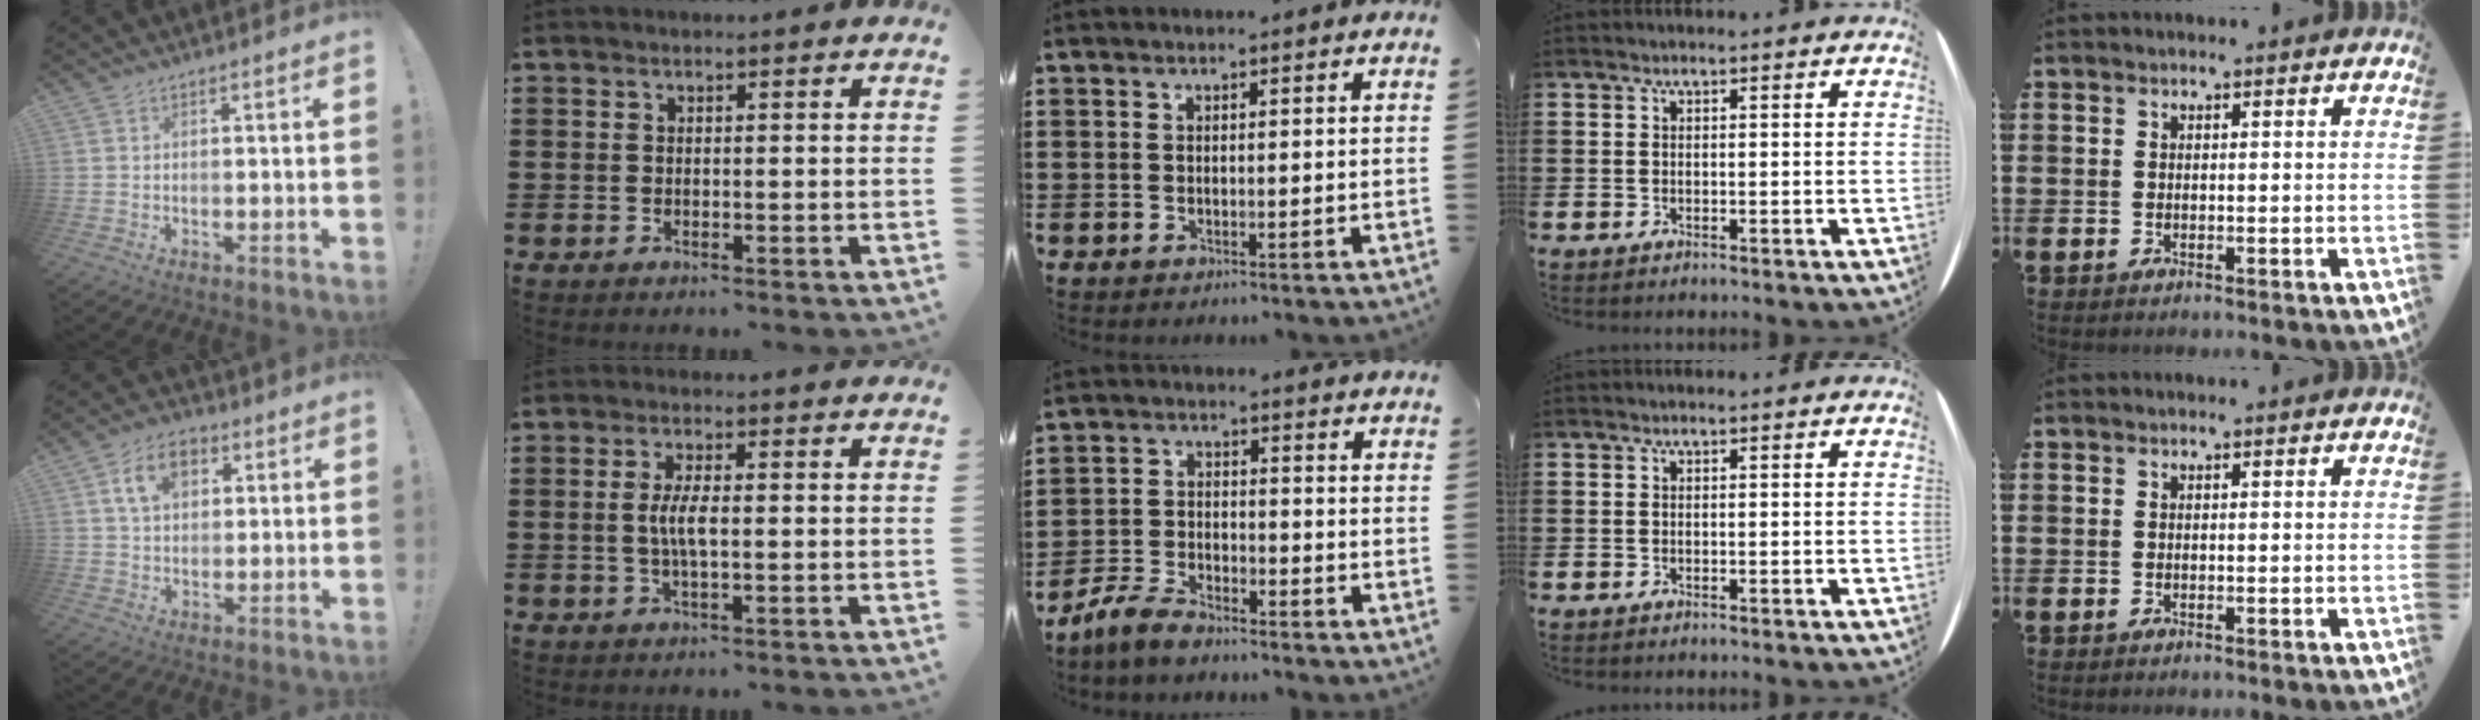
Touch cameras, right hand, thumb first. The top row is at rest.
{"thumb": {"total": 10.0, "force": [3.8, 6.7, 6.3], "torque": [-0.101, 0.010, 0.074]}, "index": {"total": 4.1, "force": [-0.3, 0.9, 4.0], "torque": [-0.087, -0.006, -0.011]}, "middle": {"total": 5.2, "force": [-4.8, 1.0, 1.6], "torque": [-0.048, 0.002, -0.099]}}